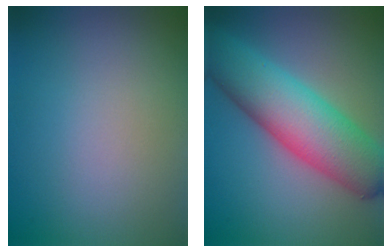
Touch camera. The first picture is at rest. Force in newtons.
{"total": 9.3, "press": 9.3, "slide": 0.3}